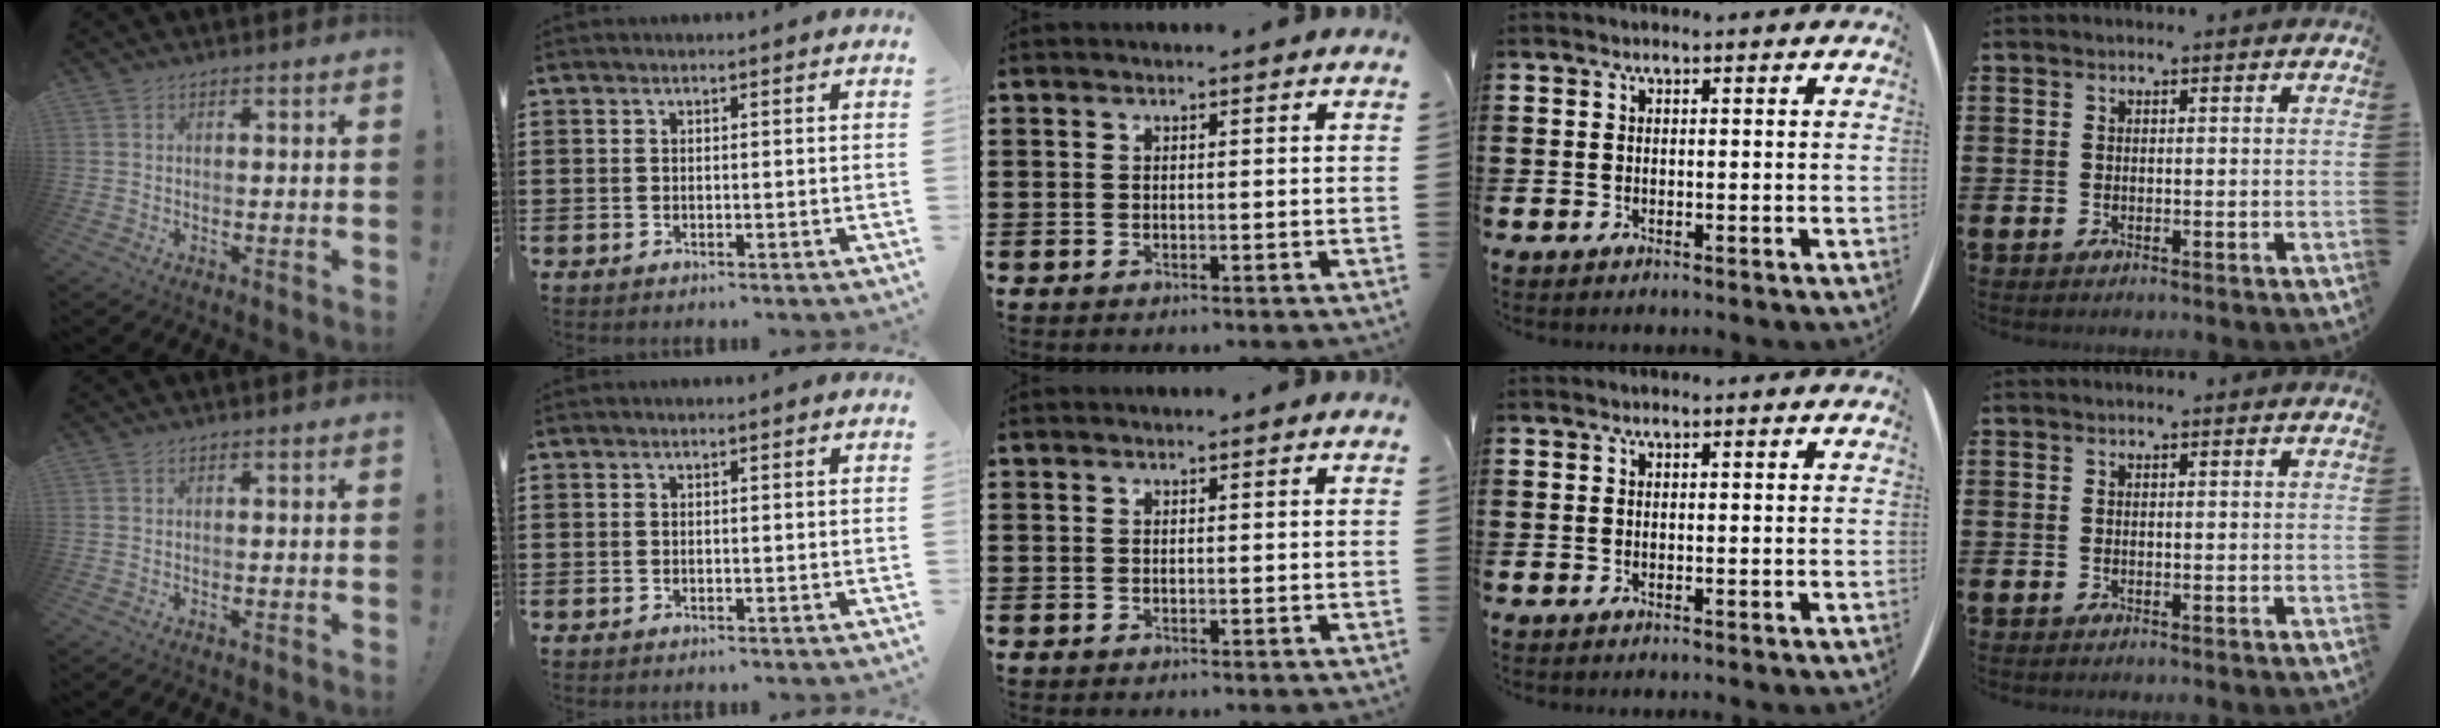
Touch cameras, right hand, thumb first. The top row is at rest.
{}